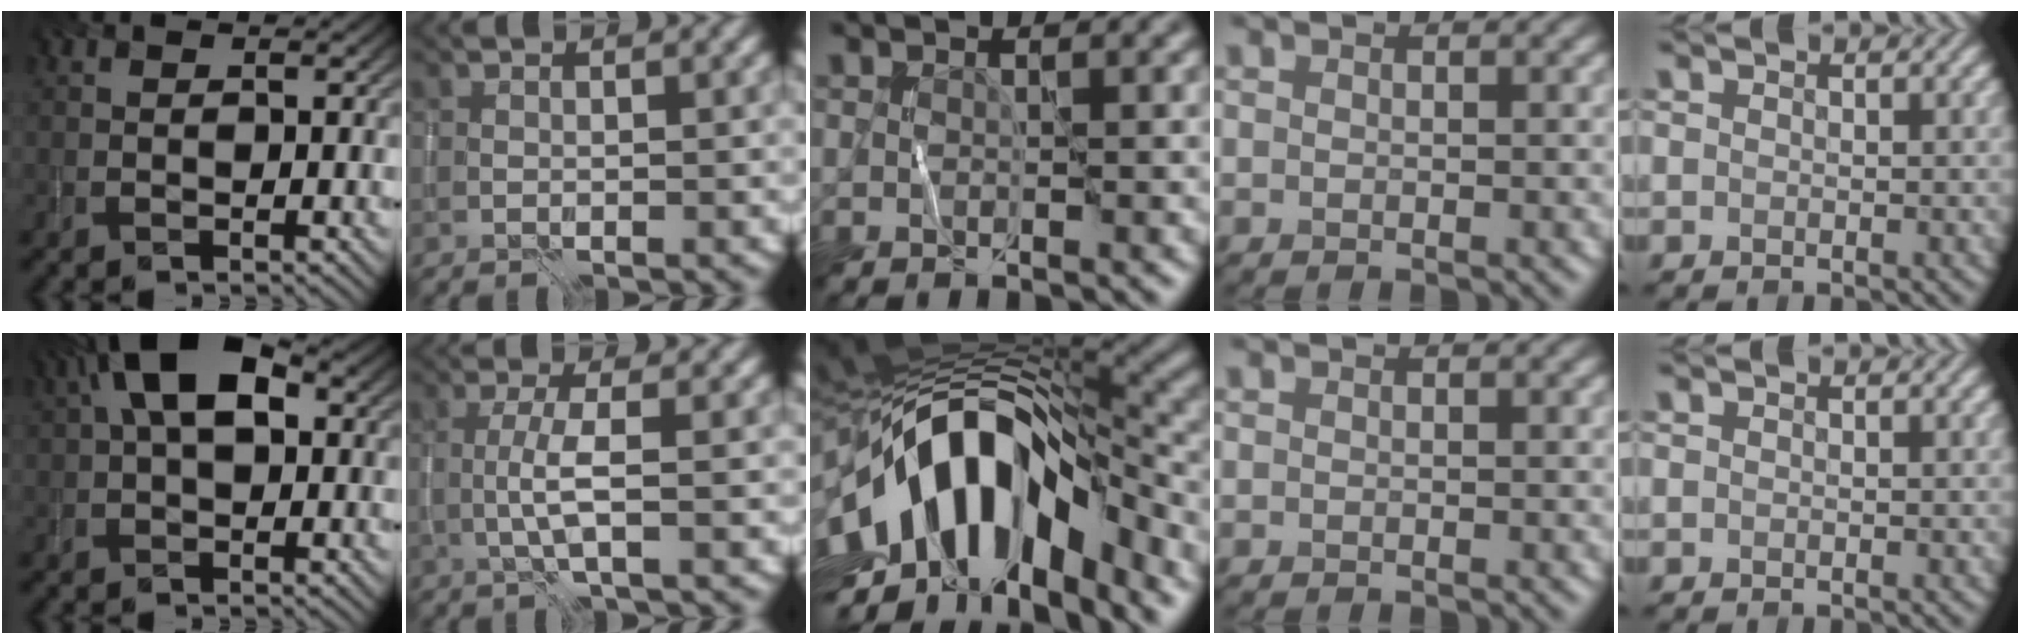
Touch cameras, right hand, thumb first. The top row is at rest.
{"thumb": {"total": 9.8, "force": [3.0, 5.1, 7.9], "torque": [-0.154, 0.028, 0.035]}, "index": {"total": 2.4, "force": [-0.4, 0.0, 2.4], "torque": [-0.052, 0.002, -0.011]}, "middle": {"total": 14.8, "force": [-4.0, 7.8, 11.9], "torque": [-0.195, 0.017, -0.076]}}